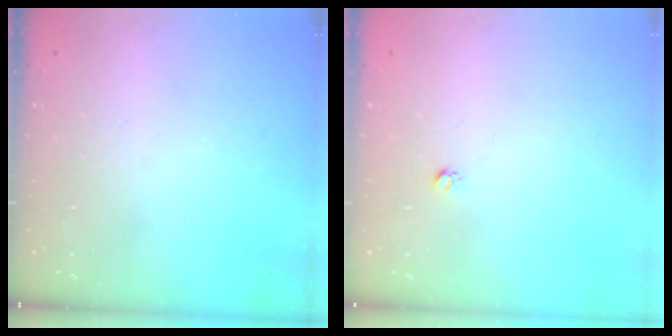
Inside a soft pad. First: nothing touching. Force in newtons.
{"total": 2.7, "press": 2.7, "slide": 0.3}